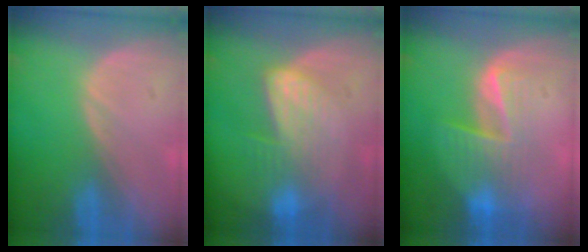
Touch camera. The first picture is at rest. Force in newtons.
{"total": 7.0, "press": 6.1, "slide": 3.5}
{"total": 6.7, "press": 6.4, "slide": 2.2}